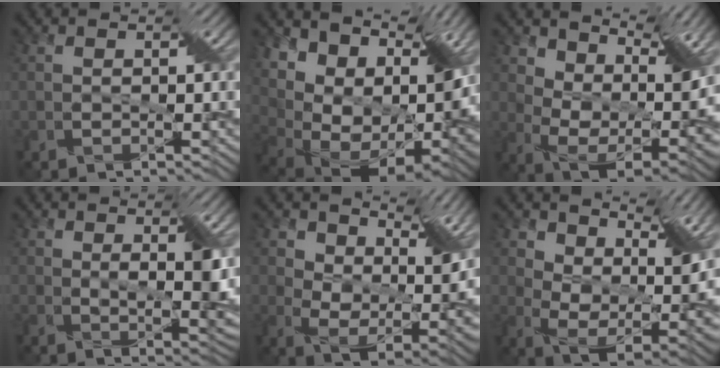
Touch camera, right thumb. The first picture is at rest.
{"total": 16.4, "force": [7.7, 9.6, 10.8], "torque": [-0.190, 0.025, 0.154]}
{"total": 10.3, "force": [7.0, 4.5, 6.1], "torque": [-0.122, -0.004, 0.121]}
{"total": 3.6, "force": [1.4, 0.6, 3.3], "torque": [-0.057, -0.004, 0.030]}
{"total": 8.2, "force": [4.8, 4.2, 5.1], "torque": [-0.098, -0.010, 0.087]}
{"total": 9.3, "force": [5.6, 4.4, 5.9], "torque": [-0.111, -0.009, 0.099]}